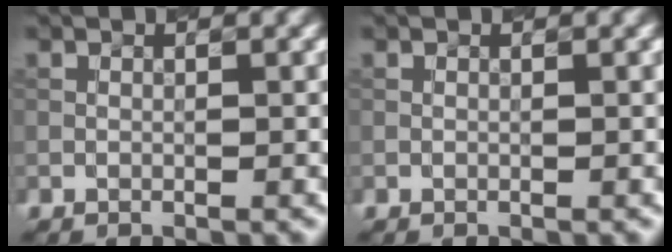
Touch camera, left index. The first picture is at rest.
{"total": 0.0}